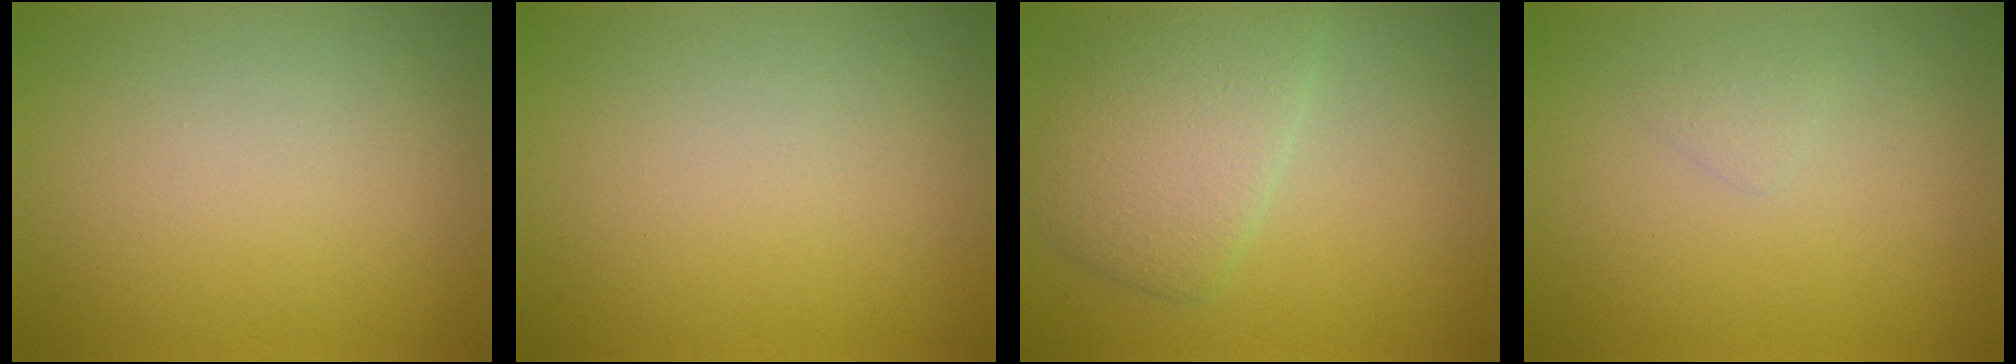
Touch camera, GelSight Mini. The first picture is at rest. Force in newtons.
{"total": 0.0}
{"total": 5.0, "press": 5.0, "slide": 0.3}
{"total": 0.7, "press": 0.7, "slide": 0.1}